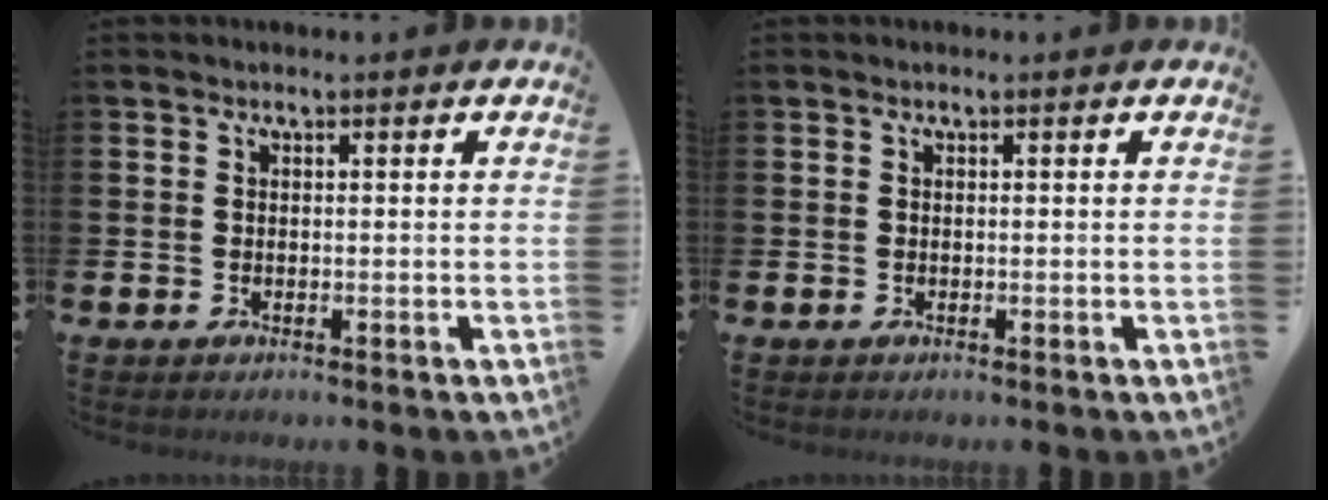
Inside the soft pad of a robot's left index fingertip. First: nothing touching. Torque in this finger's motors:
{"motor_torque": [0.00, 0.00, 0.00, 0.00]}